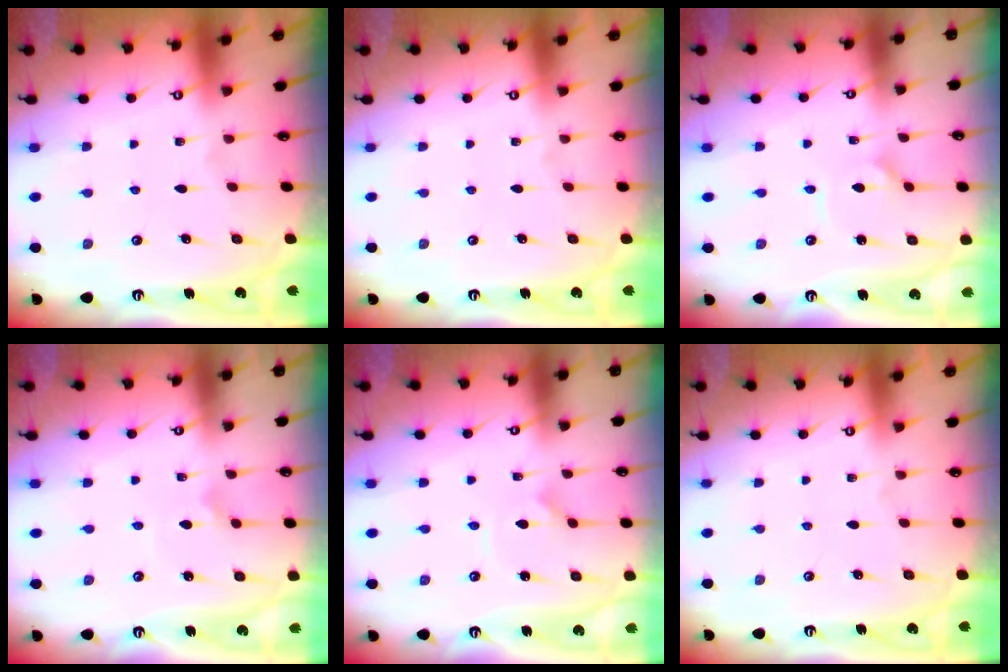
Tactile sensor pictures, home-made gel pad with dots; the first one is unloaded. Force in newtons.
{"total": 0.0}
{"total": 2.9, "press": 2.8, "slide": 0.4}
{"total": 1.9, "press": 1.9, "slide": 0.2}
{"total": 3.4, "press": 3.4, "slide": 0.2}
{"total": 0.0}